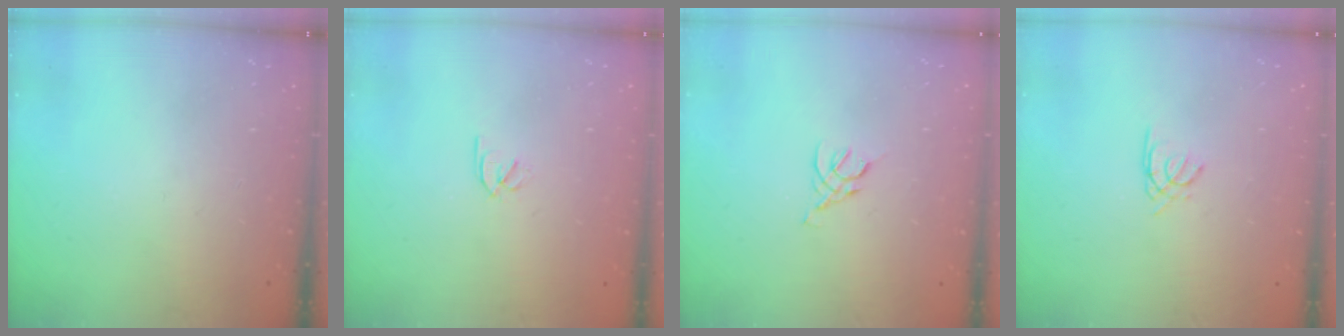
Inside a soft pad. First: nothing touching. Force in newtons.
{"total": 1.8, "press": 1.7, "slide": 0.5}
{"total": 2.5, "press": 2.5, "slide": 0.7}
{"total": 1.5, "press": 1.4, "slide": 0.4}